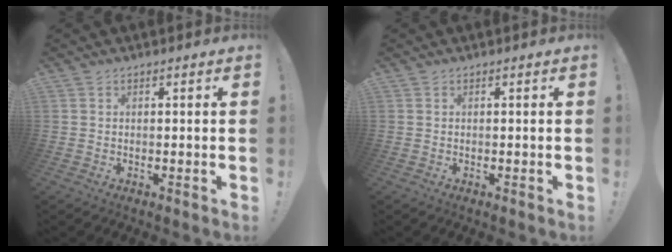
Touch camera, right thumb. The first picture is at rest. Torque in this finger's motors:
{"motor_torque": [-0.01, 0.00, -0.04, 0.15, 0.00]}